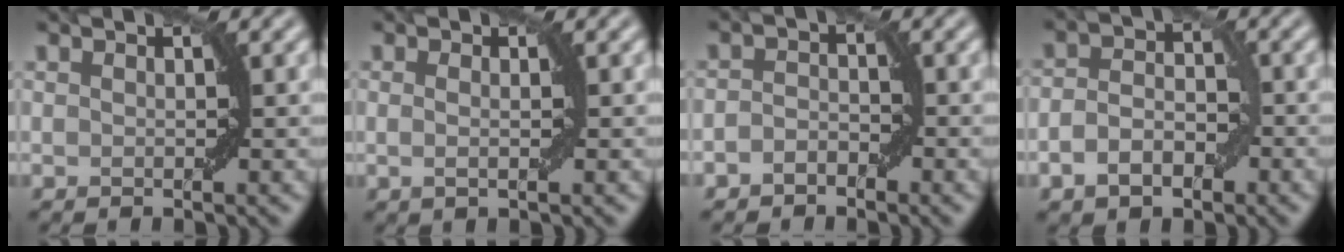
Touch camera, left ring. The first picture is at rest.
{"total": 1.1, "force": [0.0, 0.2, 1.1], "torque": [-0.021, 0.001, 0.000]}
{"total": 1.7, "force": [-1.1, 1.1, 0.8], "torque": [-0.014, 0.006, -0.024]}
{"total": 4.0, "force": [-1.6, 2.5, 2.6], "torque": [-0.046, 0.000, -0.032]}